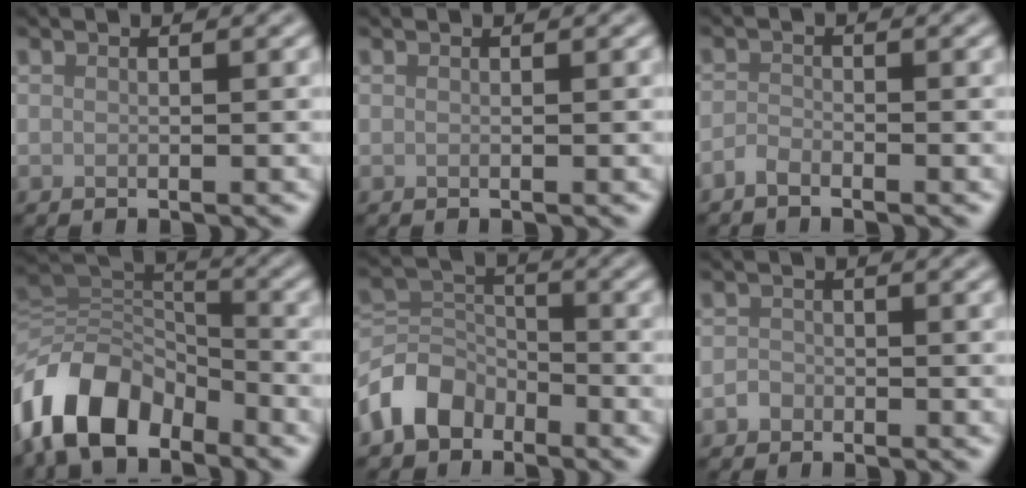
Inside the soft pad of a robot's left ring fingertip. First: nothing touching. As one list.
[{"total": 0.0}, {"total": 1.2, "force": [-1.0, 0.4, 0.5], "torque": [-0.011, 0.002, -0.025]}, {"total": 9.8, "force": [-5.7, 5.7, 5.6], "torque": [-0.096, 0.004, -0.117]}, {"total": 5.1, "force": [-3.3, 3.4, 1.8], "torque": [-0.033, 0.002, -0.077]}, {"total": 1.2, "force": [-0.7, 0.9, 0.1], "torque": [0.004, 0.005, -0.016]}]